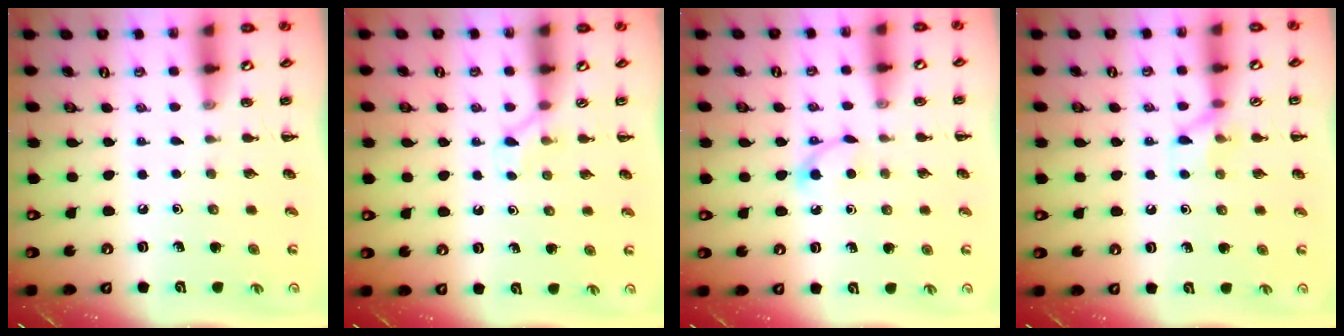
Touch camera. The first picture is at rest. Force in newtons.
{"total": 2.6, "press": 2.5, "slide": 0.9}
{"total": 3.4, "press": 3.3, "slide": 1.0}
{"total": 6.6, "press": 6.5, "slide": 0.9}